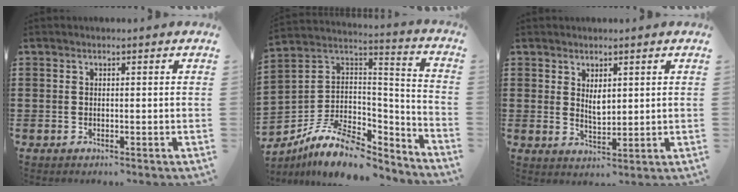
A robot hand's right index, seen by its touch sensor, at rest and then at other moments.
{"total": 11.1, "force": [-7.7, 5.2, 6.1], "torque": [-0.128, 0.018, -0.143]}
{"total": 2.5, "force": [1.3, 1.0, 1.8], "torque": [-0.029, -0.003, 0.023]}